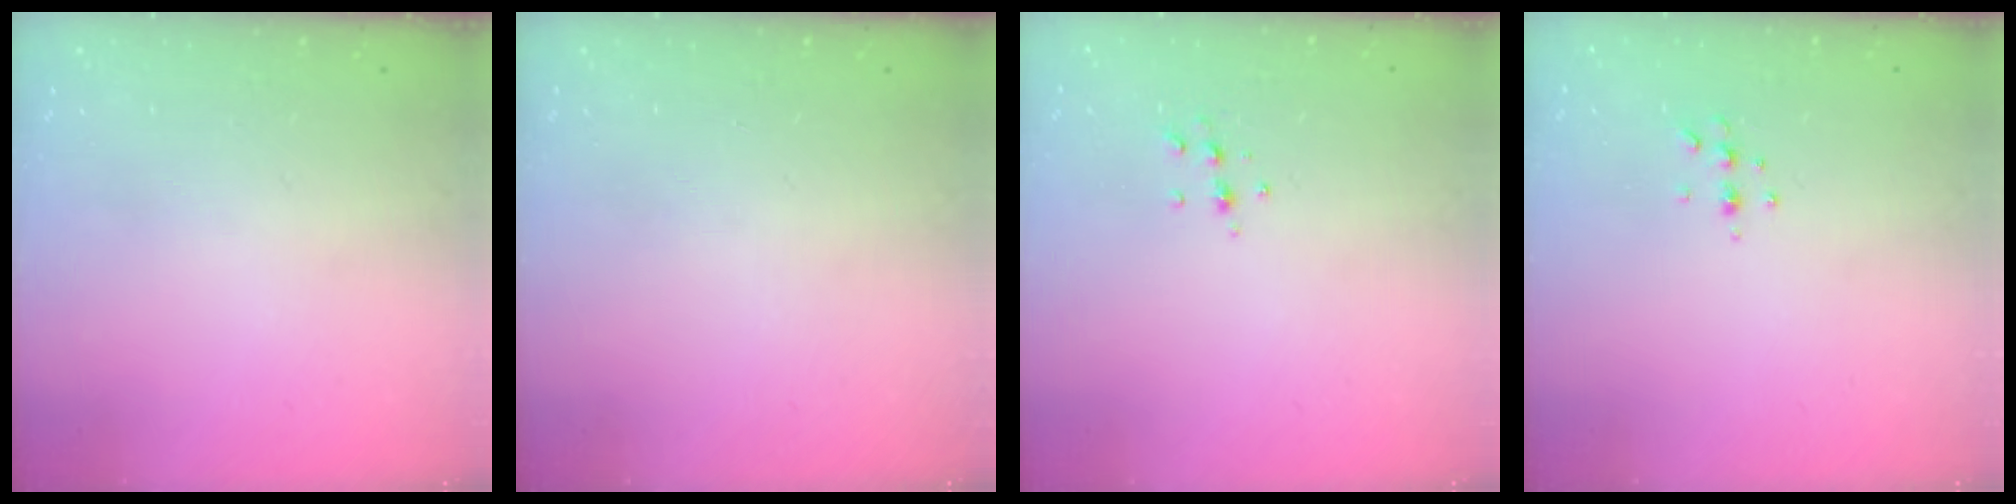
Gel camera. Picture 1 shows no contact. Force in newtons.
{"total": 0.0}
{"total": 5.8, "press": 5.7, "slide": 1.2}
{"total": 4.5, "press": 4.4, "slide": 0.8}